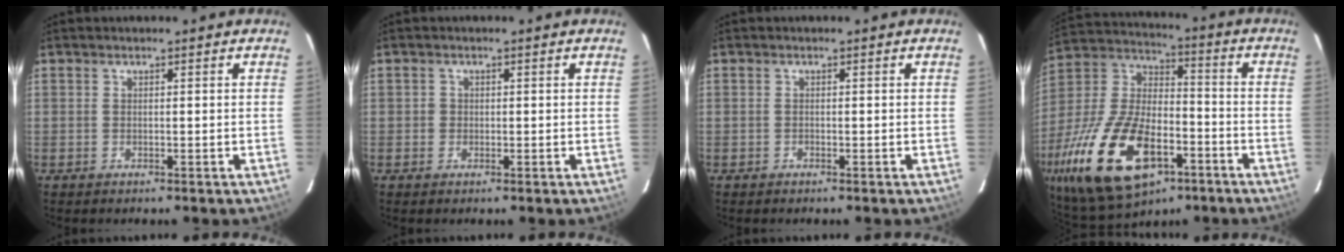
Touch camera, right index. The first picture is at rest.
{"total": 1.3, "force": [-0.2, 1.3, 0.1], "torque": [0.000, 0.001, -0.003]}
{"total": 0.0}
{"total": 25.8, "force": [-12.0, 12.9, 18.9], "torque": [-0.401, -0.025, -0.197]}